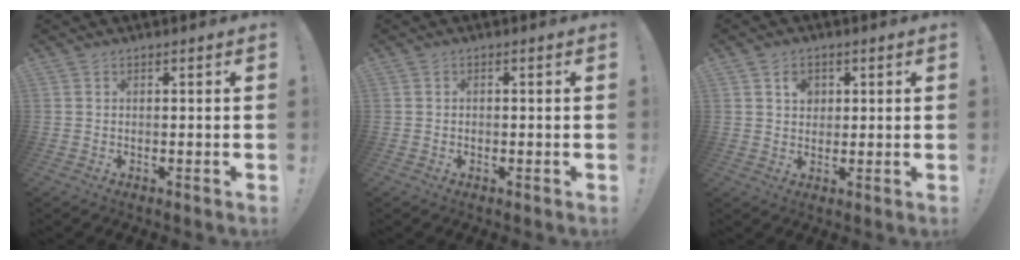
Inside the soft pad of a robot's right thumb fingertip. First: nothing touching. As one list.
[{"total": 0.9, "force": [-0.5, 0.7, 0.3], "torque": [-0.004, 0.004, -0.008]}, {"total": 4.2, "force": [1.6, 3.6, 1.6], "torque": [-0.007, -0.008, 0.023]}]